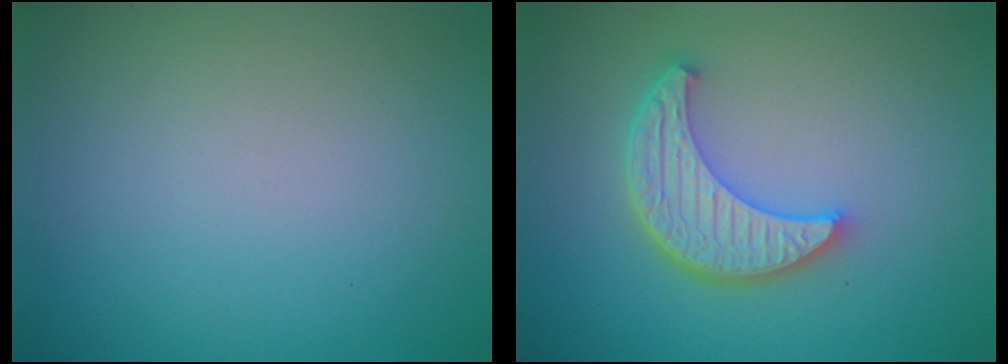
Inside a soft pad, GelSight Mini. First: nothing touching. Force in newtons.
{"total": 5.5, "press": 4.2, "slide": 3.6}